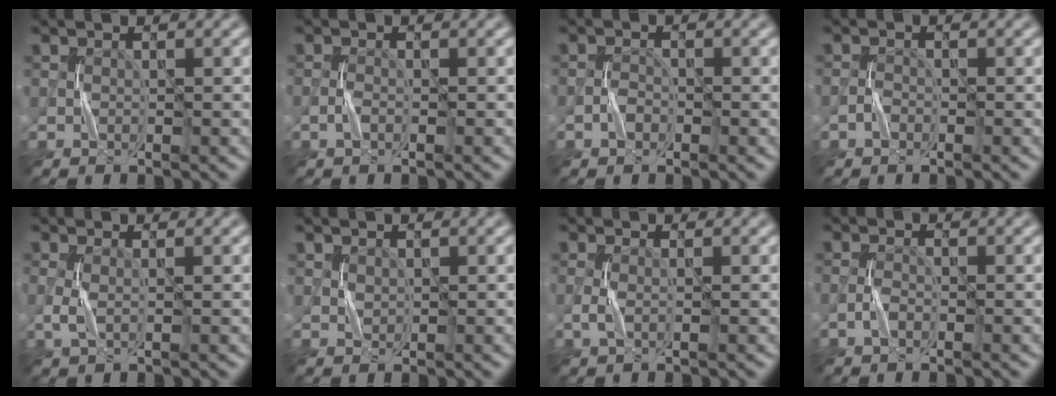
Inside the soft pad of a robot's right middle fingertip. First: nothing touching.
{"total": 0.7, "force": [-0.5, 0.0, 0.4], "torque": [-0.015, 0.003, -0.011]}
{"total": 0.8, "force": [-0.6, 0.4, 0.2], "torque": [-0.008, 0.004, -0.013]}
{"total": 0.6, "force": [-0.6, 0.1, 0.2], "torque": [-0.005, 0.004, -0.013]}
{"total": 1.1, "force": [0.0, 0.2, 1.1], "torque": [-0.035, 0.000, 0.000]}
{"total": 0.6, "force": [0.5, 0.3, 0.0], "torque": [-0.005, -0.002, 0.014]}
{"total": 0.8, "force": [-0.3, 0.0, 0.8], "torque": [-0.026, 0.001, -0.006]}
{"total": 1.0, "force": [-0.7, 0.2, 0.6], "torque": [-0.016, 0.004, -0.016]}